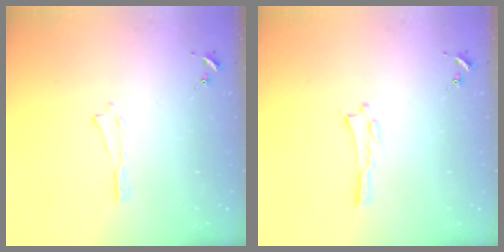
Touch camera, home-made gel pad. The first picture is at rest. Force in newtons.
{"total": 0.0}